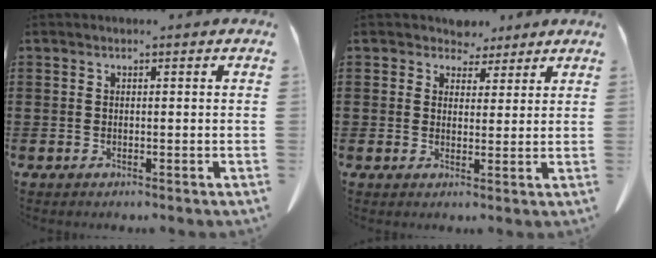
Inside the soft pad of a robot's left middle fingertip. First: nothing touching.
{"total": 4.0, "force": [3.3, 2.3, 0.2], "torque": [-0.013, 0.000, 0.060]}